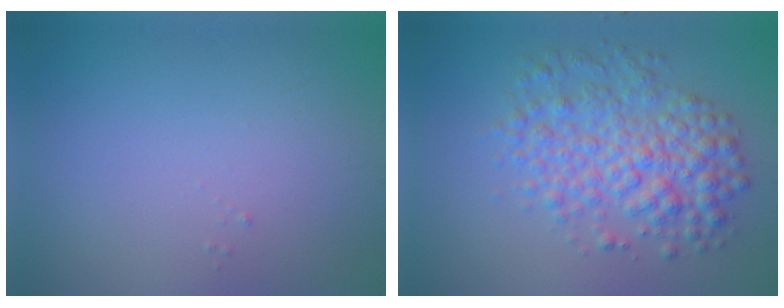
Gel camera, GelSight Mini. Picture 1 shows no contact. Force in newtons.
{"total": 5.9, "press": 5.9, "slide": 0.1}